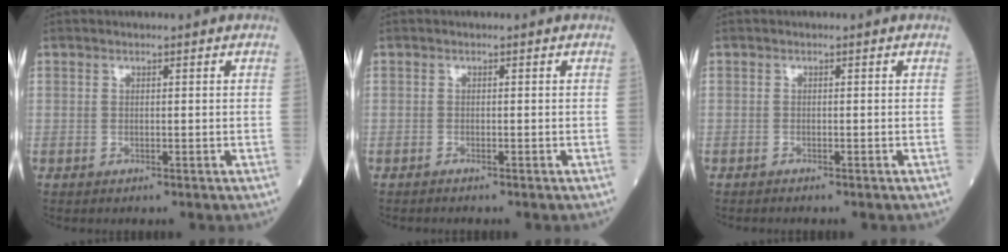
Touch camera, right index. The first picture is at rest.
{"total": 0.8, "force": [-0.8, -0.1, 0.2], "torque": [-0.002, 0.001, -0.012]}
{"total": 0.8, "force": [-0.8, 0.0, 0.2], "torque": [-0.002, 0.001, -0.013]}